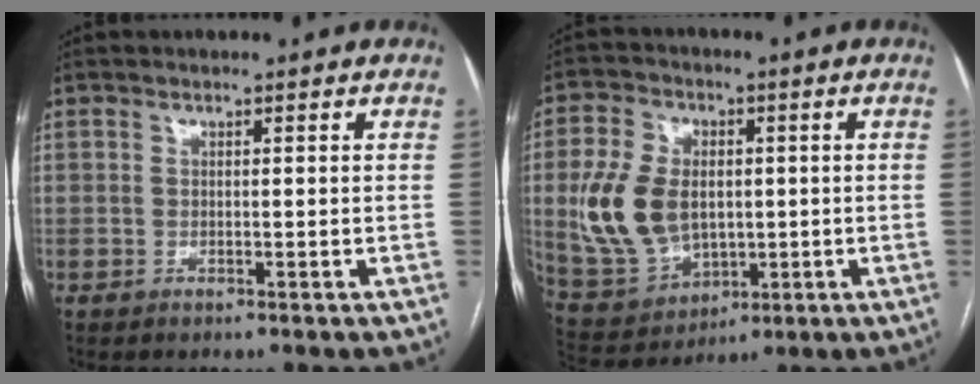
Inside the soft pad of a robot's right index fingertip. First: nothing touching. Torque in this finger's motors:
{"motor_torque": [0.61, 0.02, 0.36, 0.17]}